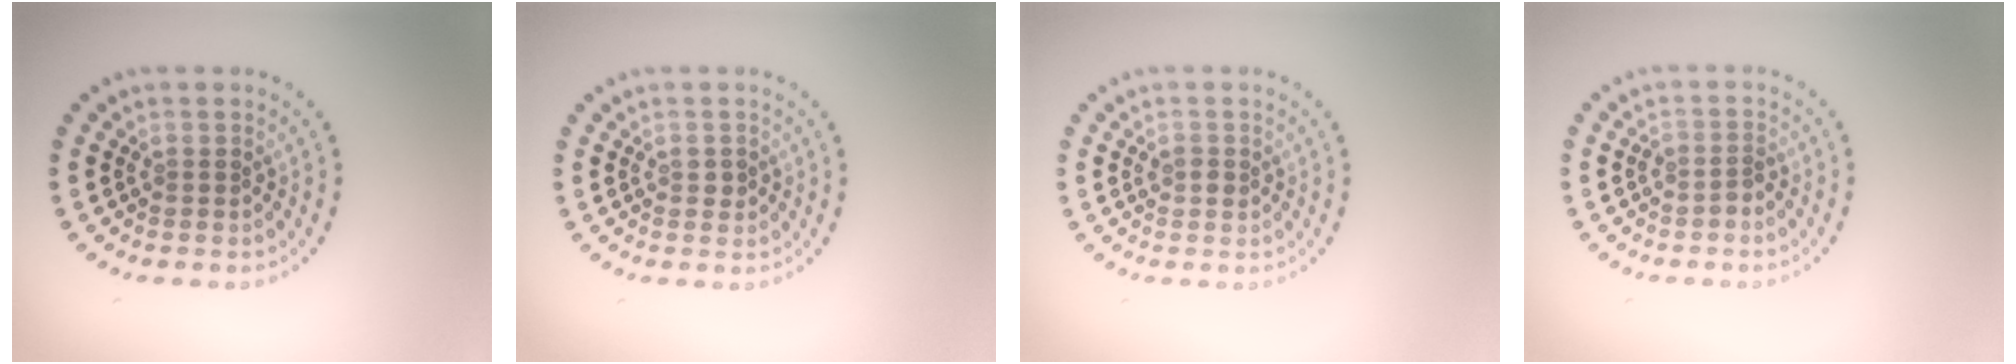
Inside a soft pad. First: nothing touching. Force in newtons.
{"total": 1.0, "press": 1.0, "slide": 0.2}
{"total": 0.9, "press": 0.9, "slide": 0.1}
{"total": 1.3, "press": 0.9, "slide": 0.9}